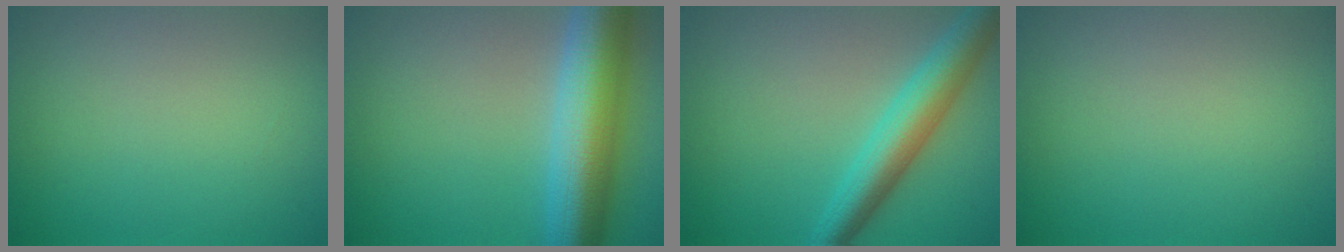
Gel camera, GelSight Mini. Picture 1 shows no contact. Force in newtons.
{"total": 9.8, "press": 9.8, "slide": 0.1}
{"total": 5.5, "press": 5.5, "slide": 0.0}
{"total": 0.0}